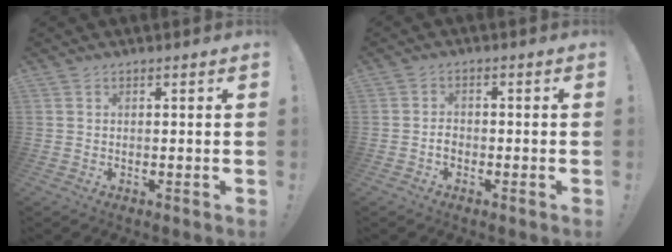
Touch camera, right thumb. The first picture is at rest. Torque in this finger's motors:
{"motor_torque": [0.47, 0.19, 0.16, -0.12, 0.00]}